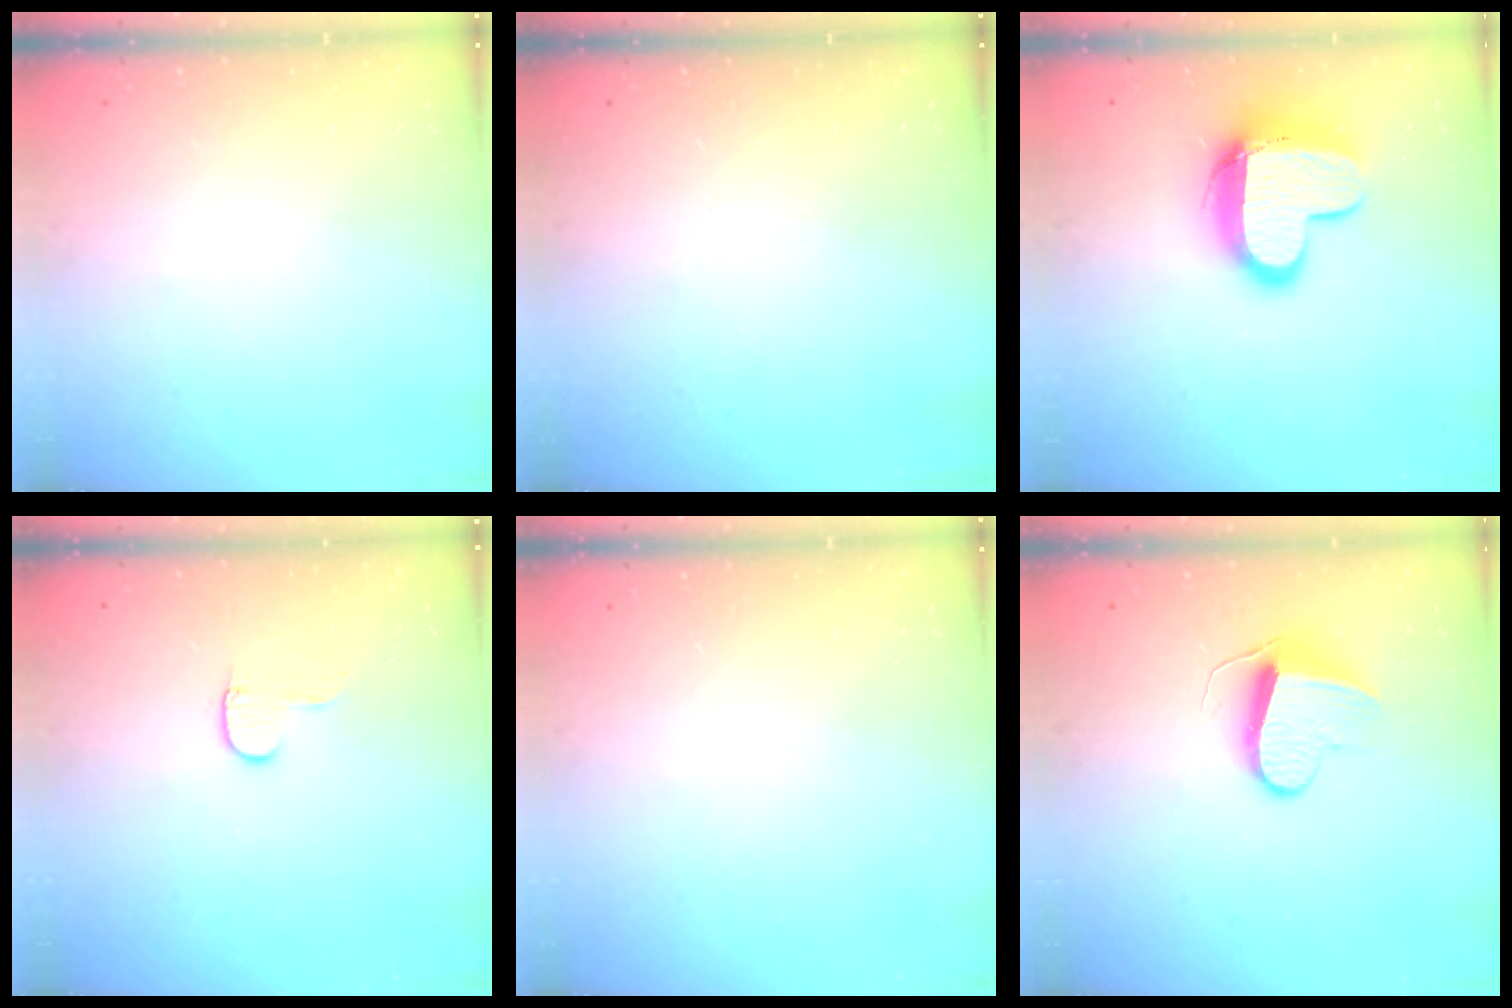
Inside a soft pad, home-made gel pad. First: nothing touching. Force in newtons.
{"total": 0.0}
{"total": 12.8, "press": 12.7, "slide": 1.4}
{"total": 5.5, "press": 5.5, "slide": 0.5}
{"total": 0.0}
{"total": 9.4, "press": 9.4, "slide": 0.7}